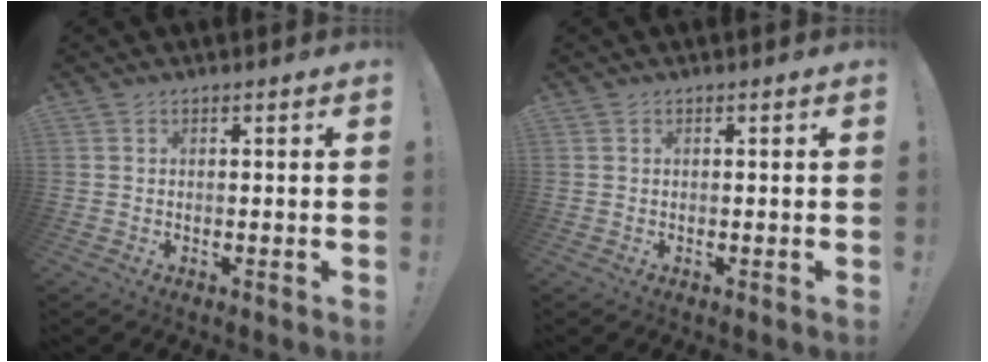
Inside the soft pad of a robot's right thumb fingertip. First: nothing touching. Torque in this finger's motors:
{"motor_torque": [-0.02, 0.13, 0.15, -0.04, -0.04]}